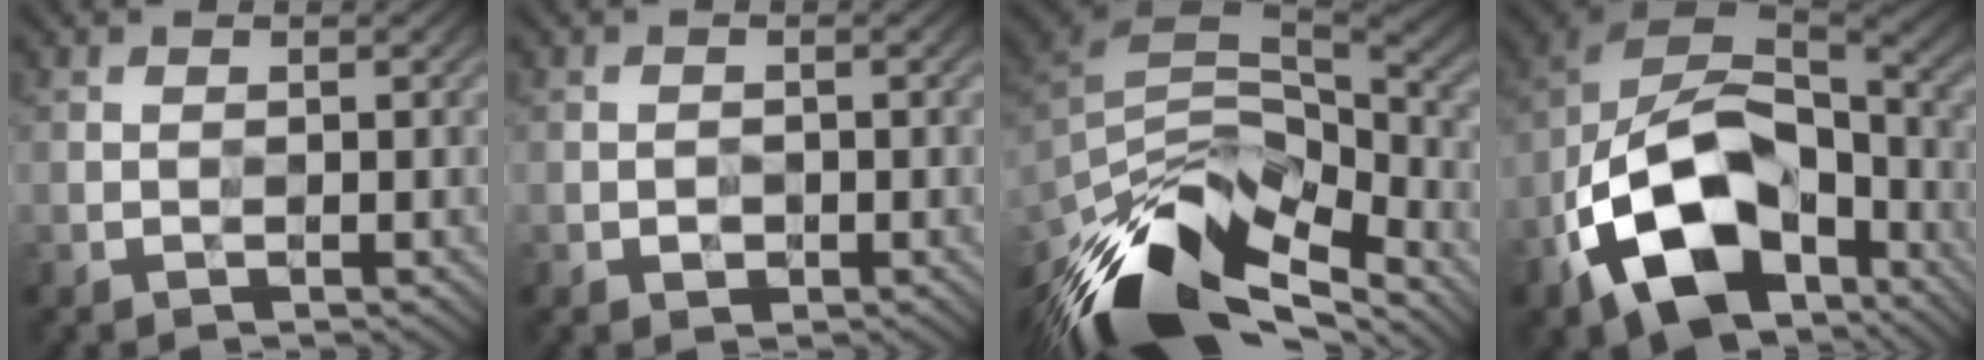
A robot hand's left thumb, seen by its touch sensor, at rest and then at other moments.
{"total": 0.9, "force": [-0.5, 0.8, 0.1], "torque": [0.001, 0.001, -0.009]}
{"total": 15.3, "force": [-11.2, 6.5, 8.1], "torque": [-0.198, -0.021, -0.191]}
{"total": 15.1, "force": [-7.5, 9.2, 9.3], "torque": [-0.187, -0.027, -0.149]}